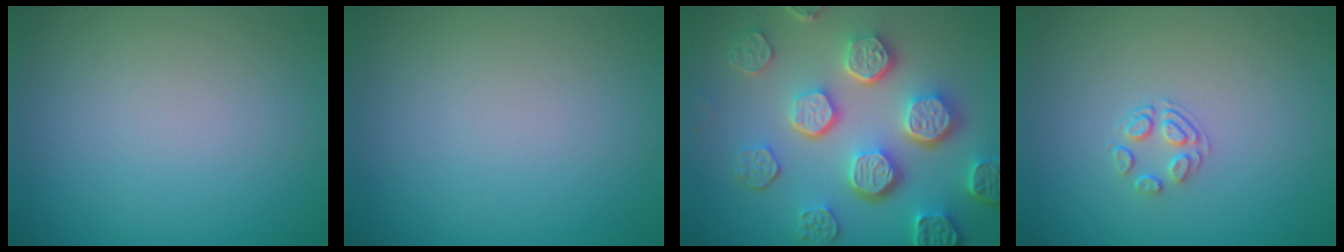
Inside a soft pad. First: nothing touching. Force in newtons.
{"total": 0.0}
{"total": 7.9, "press": 6.0, "slide": 5.2}
{"total": 1.7, "press": 1.0, "slide": 1.4}